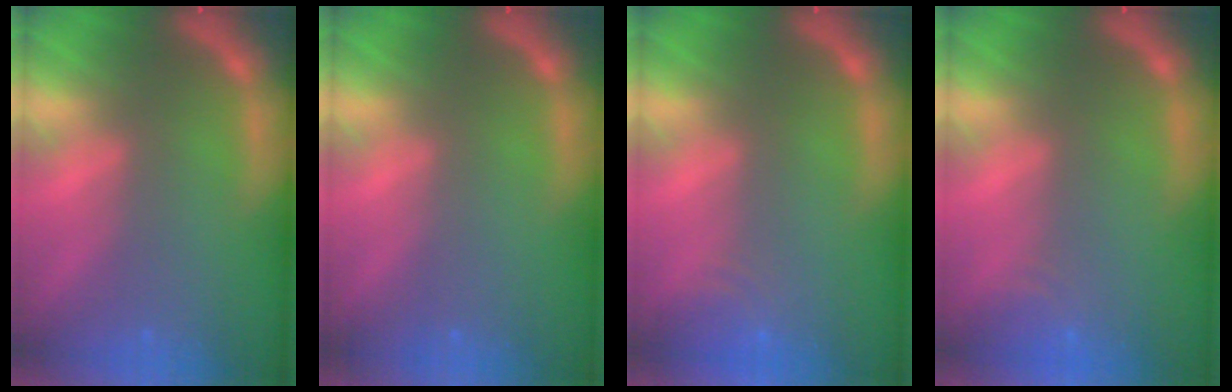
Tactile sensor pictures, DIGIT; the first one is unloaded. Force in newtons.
{"total": 0.0}
{"total": 3.0}
{"total": 2.4}